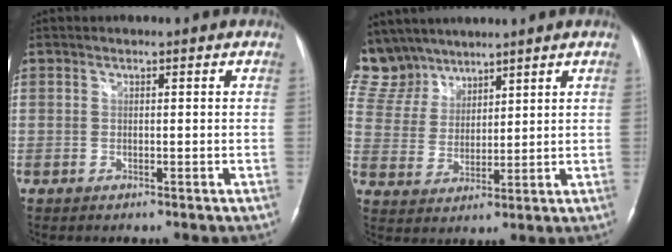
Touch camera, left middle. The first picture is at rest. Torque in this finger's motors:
{"motor_torque": [0.51, -0.81, 0.02, -0.07]}